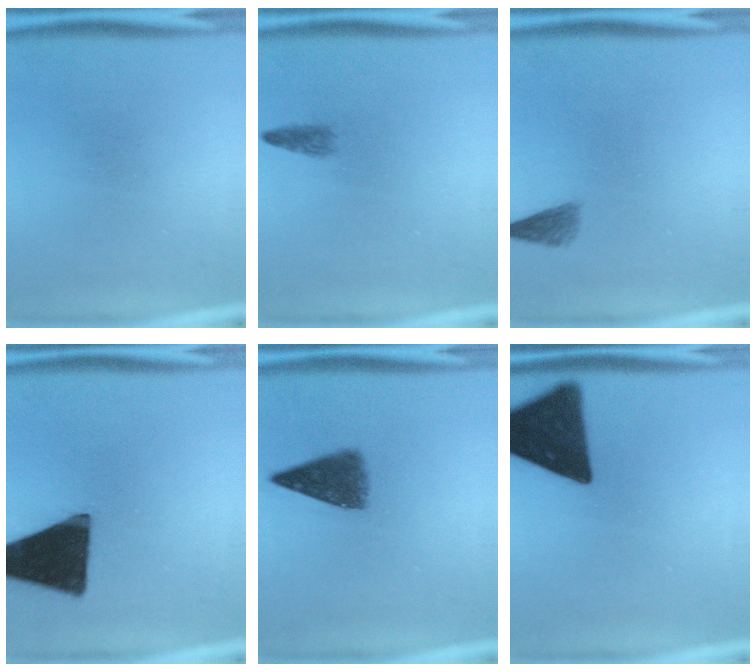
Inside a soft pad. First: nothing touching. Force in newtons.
{"total": 1.4}
{"total": 2.2}
{"total": 18.3}
{"total": 7.0}
{"total": 16.7}